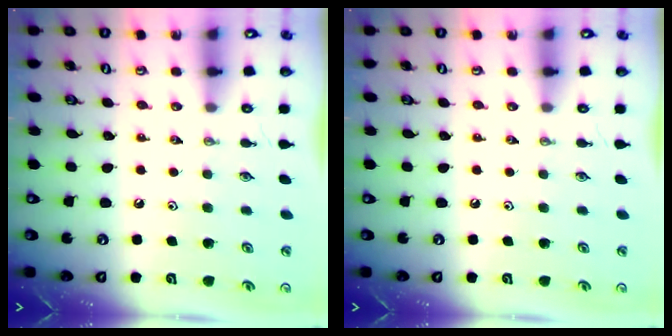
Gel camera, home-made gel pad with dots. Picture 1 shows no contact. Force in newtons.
{"total": 0.0}